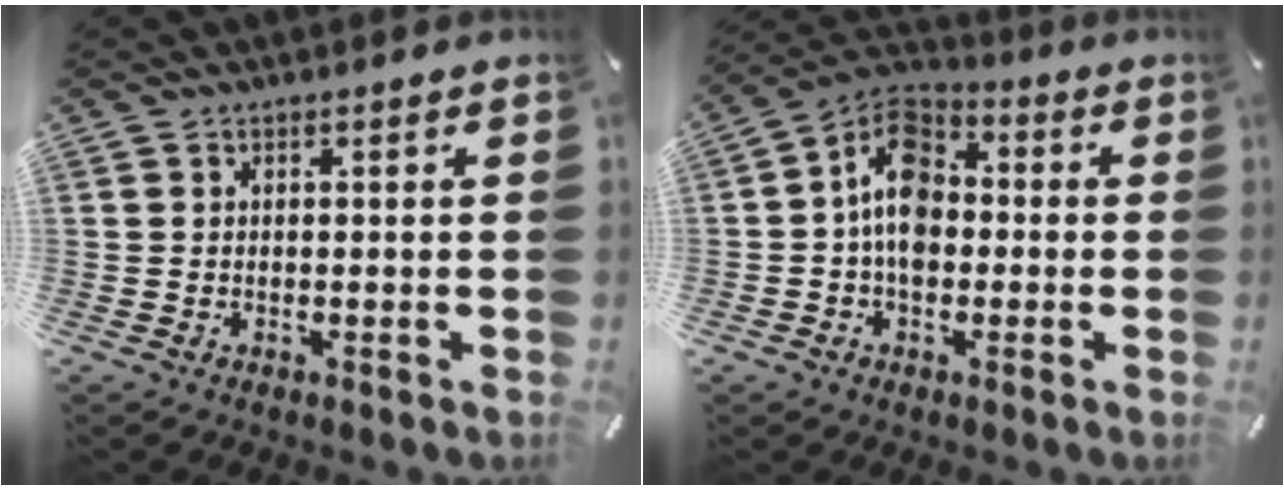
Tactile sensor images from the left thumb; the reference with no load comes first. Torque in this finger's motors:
{"motor_torque": [1.41, 2.17, 1.06, -0.42, 0.46]}